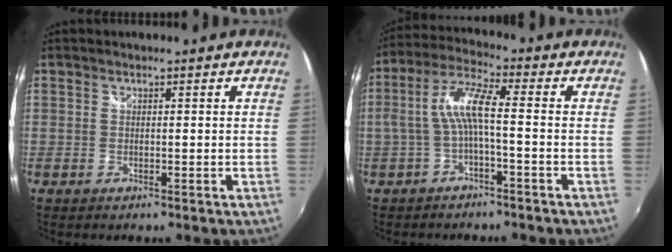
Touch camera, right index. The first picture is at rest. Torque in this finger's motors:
{"motor_torque": [1.17, -0.53, 0.63, 0.15]}